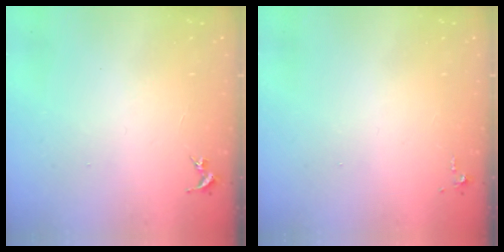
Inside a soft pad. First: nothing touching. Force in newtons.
{"total": 3.8, "press": 3.8, "slide": 0.6}